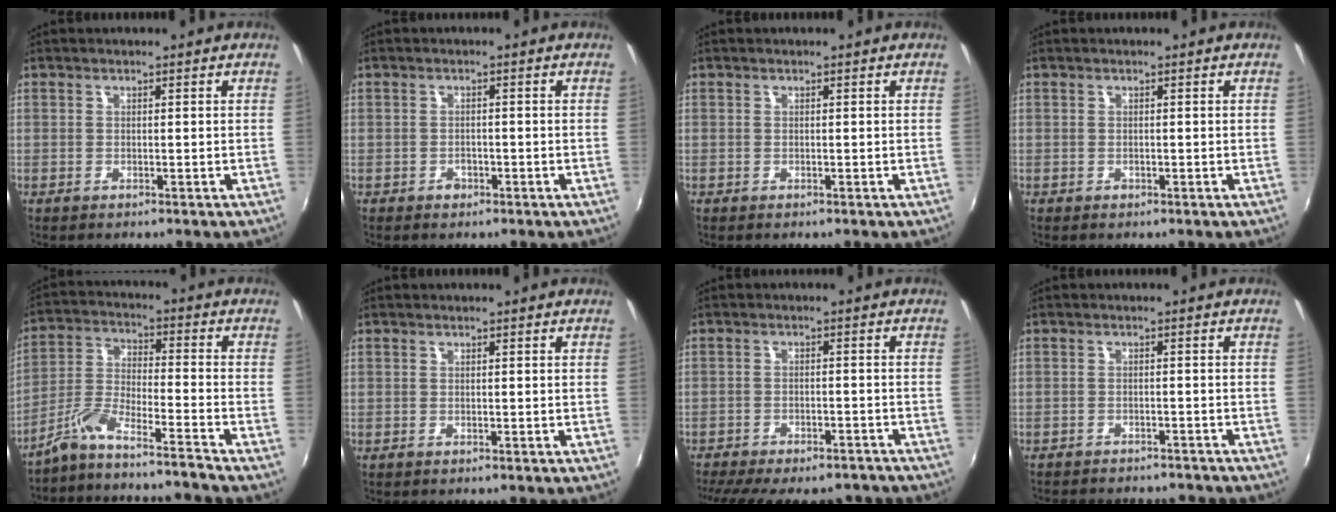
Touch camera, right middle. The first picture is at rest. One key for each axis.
{"total": 1.6, "fx": -1.0, "fy": 1.2, "fz": 0.4, "tx": -0.007, "ty": -0.001, "tz": -0.015}
{"total": 0.0}
{"total": 0.5, "fx": -0.4, "fy": 0.4, "fz": 0.0, "tx": 0.000, "ty": -0.003, "tz": -0.007}
{"total": 10.6, "fx": -9.7, "fy": -1.8, "fz": 4.0, "tx": -0.086, "ty": -0.003, "tz": -0.184}
{"total": 0.0}
{"total": 17.1, "fx": -14.7, "fy": 5.0, "fz": 7.2, "tx": -0.155, "ty": -0.014, "tz": -0.194}
{"total": 11.2, "fx": -10.0, "fy": 2.8, "fz": 4.2, "tx": -0.092, "ty": -0.017, "tz": -0.135}